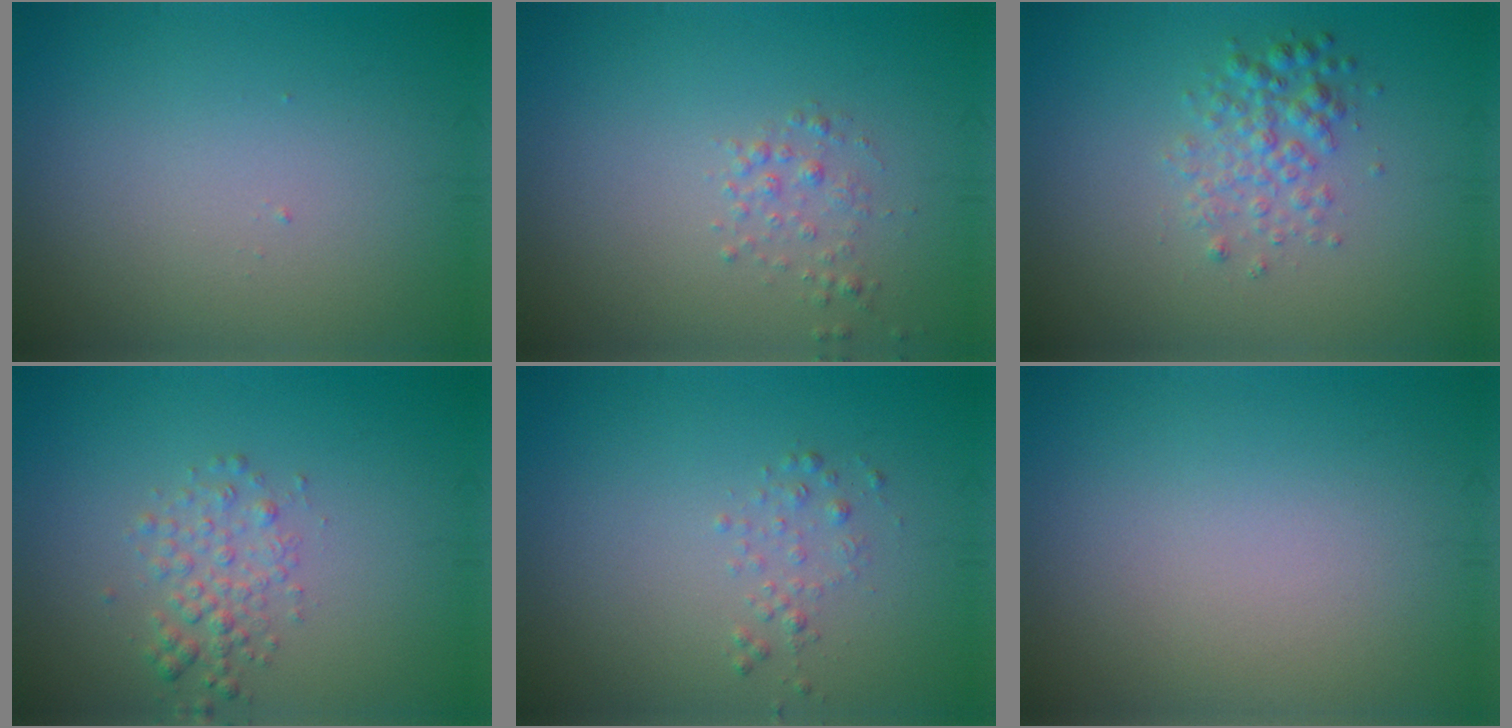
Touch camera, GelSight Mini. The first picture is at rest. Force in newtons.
{"total": 1.3, "press": 1.2, "slide": 0.1}
{"total": 2.5, "press": 2.5, "slide": 0.0}
{"total": 2.2, "press": 2.2, "slide": 0.1}
{"total": 1.1, "press": 1.1, "slide": 0.1}
{"total": 0.0}